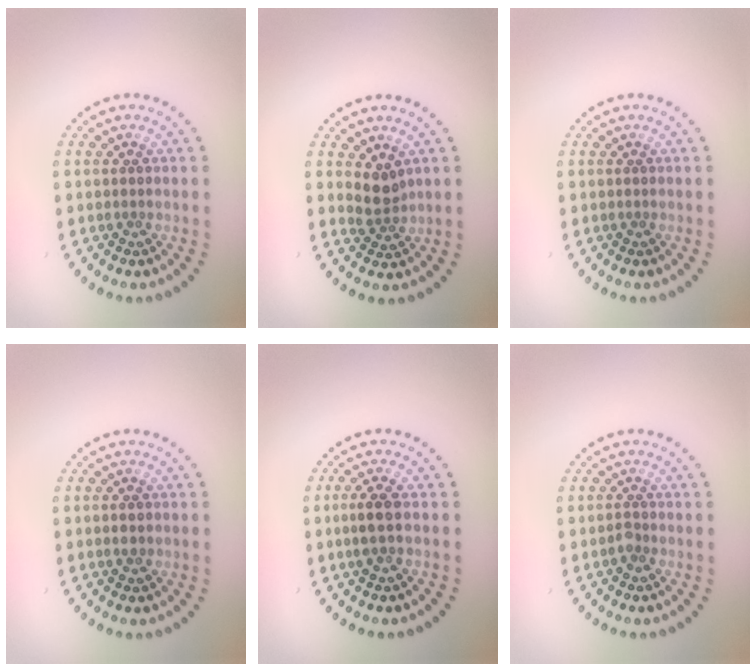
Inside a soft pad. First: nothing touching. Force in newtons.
{"total": 2.2, "press": 1.9, "slide": 1.3}
{"total": 0.0}
{"total": 1.2, "press": 1.2, "slide": 0.1}
{"total": 1.9, "press": 1.8, "slide": 0.7}
{"total": 0.7, "press": 0.5, "slide": 0.6}